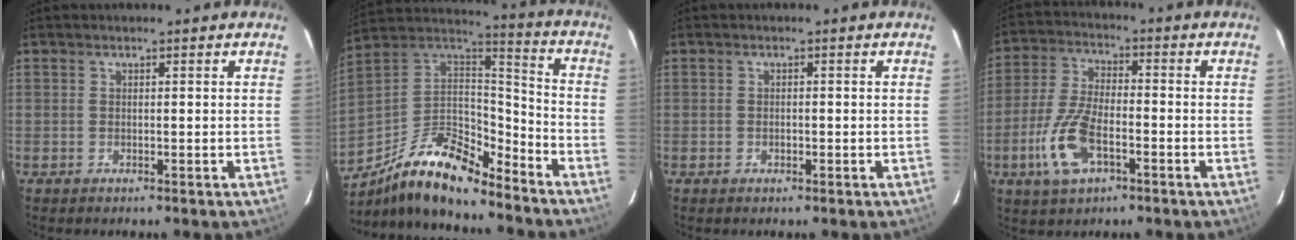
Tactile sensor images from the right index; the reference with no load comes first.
{"total": 18.5, "force": [-13.4, 6.0, 11.3], "torque": [-0.221, 0.000, -0.246]}
{"total": 0.8, "force": [-0.3, 0.6, 0.3], "torque": [-0.002, -0.001, -0.004]}
{"total": 11.5, "force": [-4.7, 5.1, 9.1], "torque": [-0.203, -0.003, -0.086]}